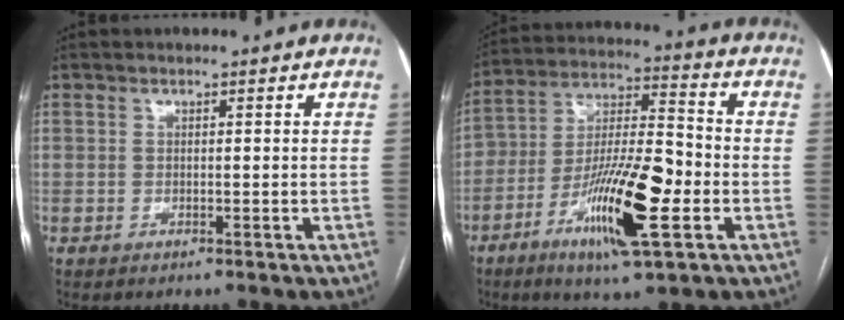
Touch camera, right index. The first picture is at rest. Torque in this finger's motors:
{"motor_torque": [0.92, -0.60, 0.37, 0.21]}